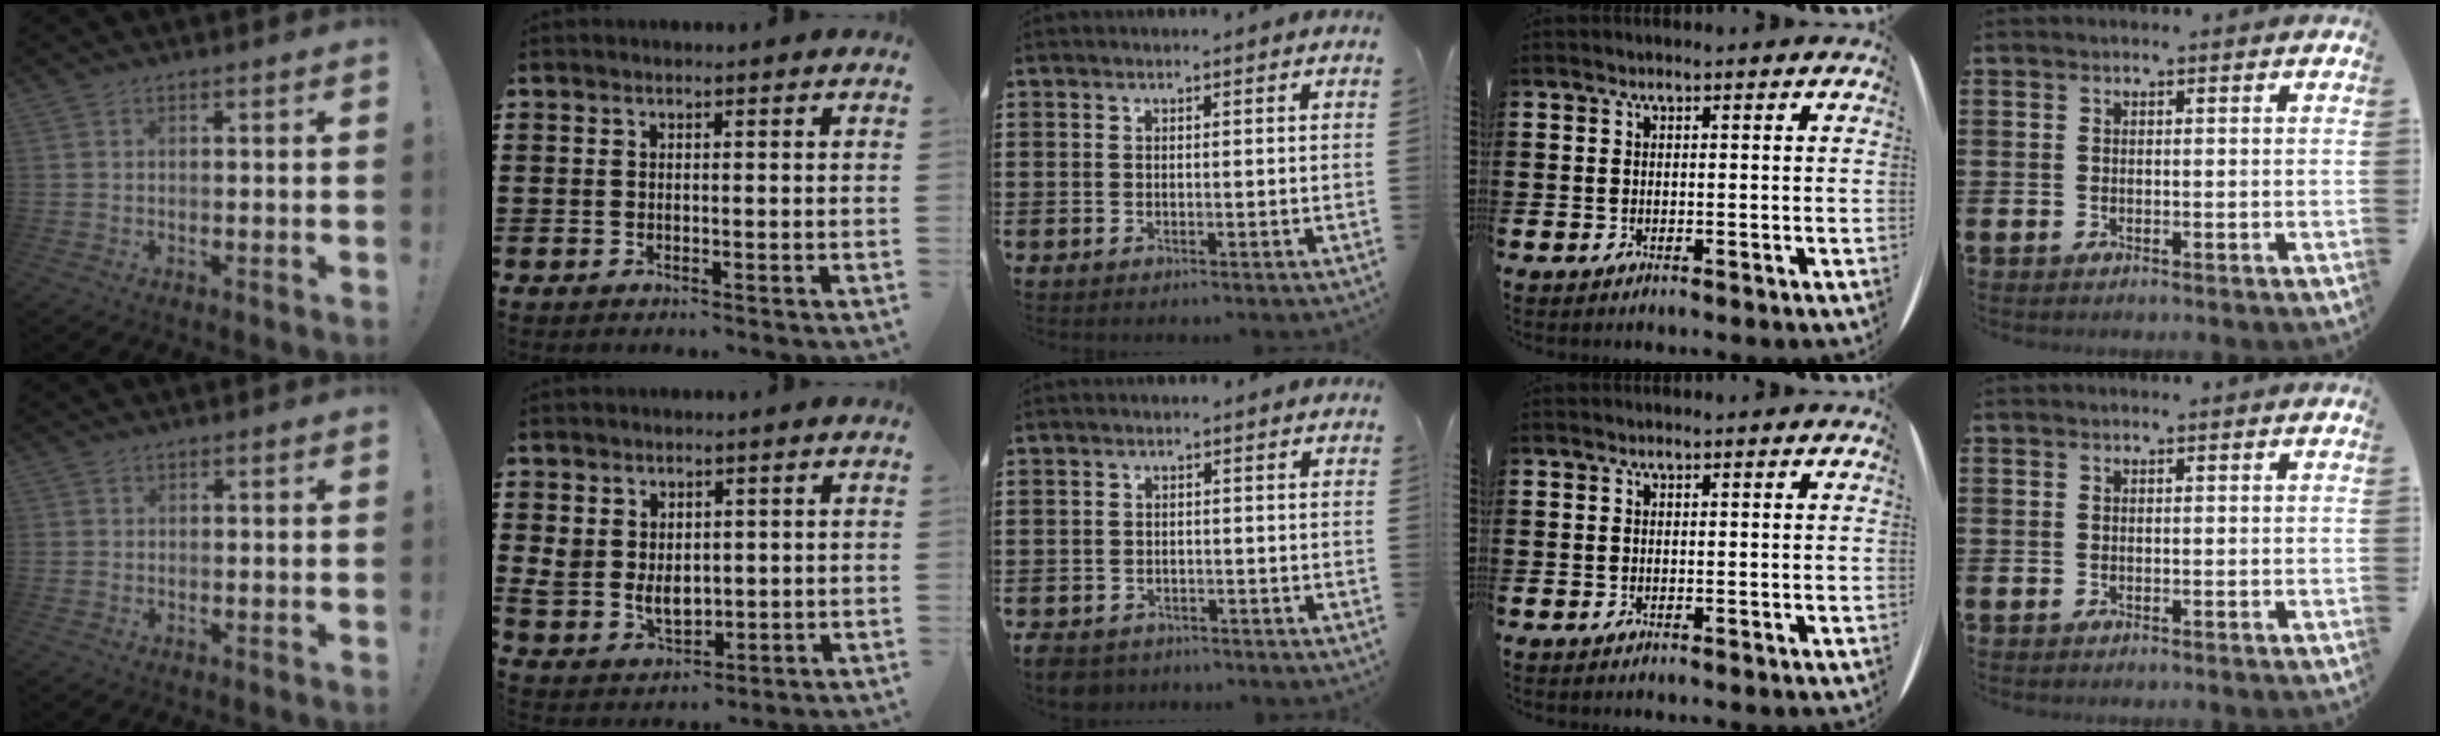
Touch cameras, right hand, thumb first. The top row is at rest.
{"thumb": {"total": 0.6, "force": [0.2, 0.6, 0.1], "torque": [-0.007, 0.003, 0.005]}, "index": {"total": 4.7, "force": [1.2, 3.8, 2.6], "torque": [-0.060, 0.009, 0.025]}, "middle": {"total": 2.1, "force": [-2.0, 0.7, 0.2], "torque": [-0.009, 0.001, -0.044]}}